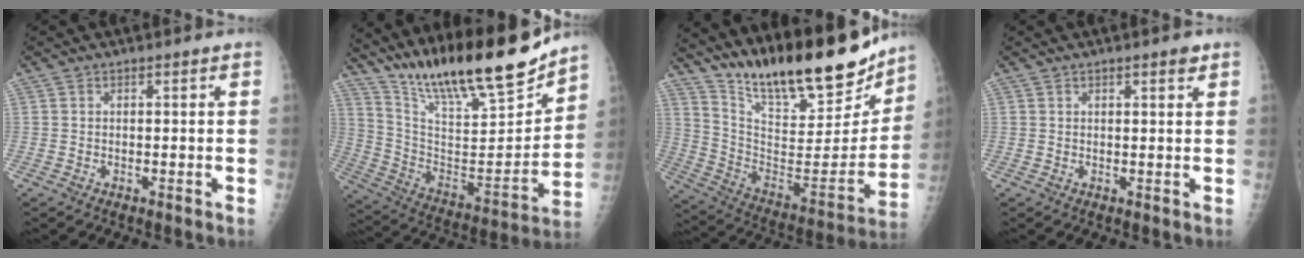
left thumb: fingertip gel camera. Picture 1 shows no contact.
{"total": 24.3, "force": [19.7, 5.1, 13.2], "torque": [-0.191, -0.098, 0.337]}
{"total": 25.9, "force": [20.6, 7.5, 13.8], "torque": [-0.190, -0.096, 0.332]}
{"total": 1.9, "force": [1.2, 0.5, 1.4], "torque": [-0.016, -0.005, 0.014]}